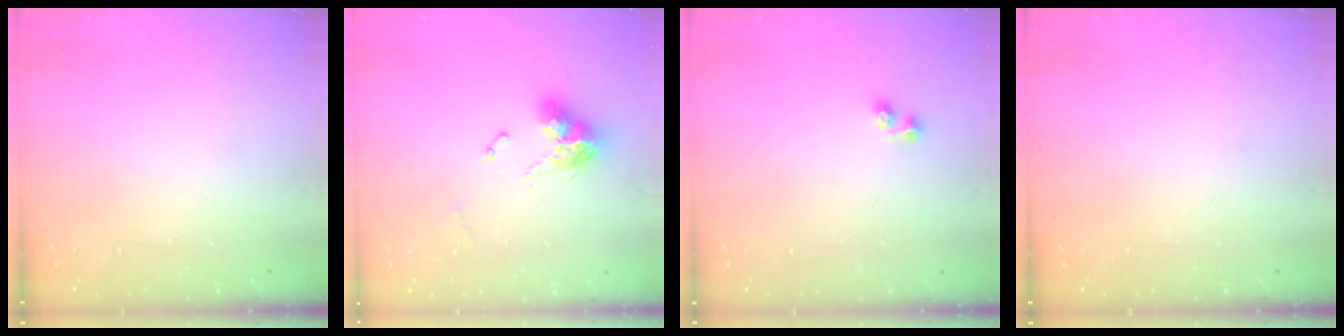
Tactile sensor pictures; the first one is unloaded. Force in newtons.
{"total": 11.0, "press": 10.9, "slide": 1.3}
{"total": 3.0, "press": 2.7, "slide": 1.3}
{"total": 0.0}